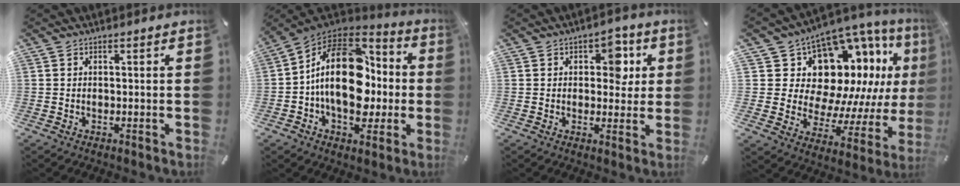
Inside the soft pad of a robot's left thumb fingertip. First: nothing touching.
{"total": 22.4, "force": [0.5, 15.0, 16.5], "torque": [-0.291, 0.005, 0.017]}
{"total": 6.9, "force": [2.2, 4.8, 4.4], "torque": [-0.042, -0.005, 0.027]}
{"total": 16.2, "force": [7.2, 11.7, 8.6], "torque": [-0.155, -0.085, 0.142]}